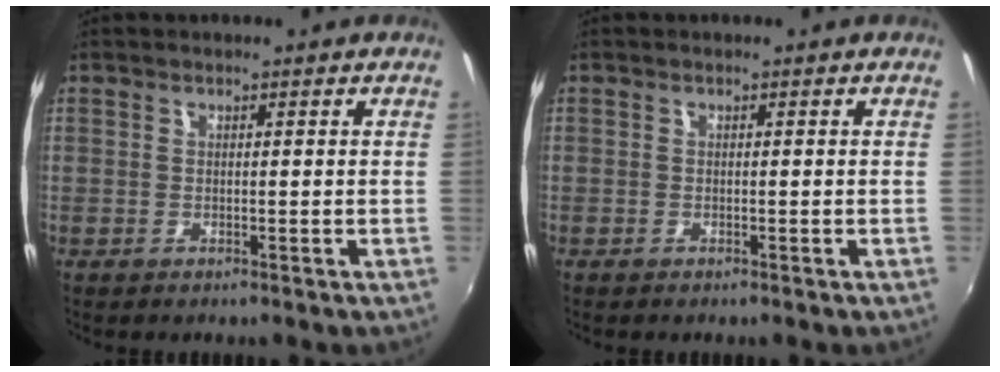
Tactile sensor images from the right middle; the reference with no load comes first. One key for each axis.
{"total": 0.6, "fx": -0.5, "fy": 0.3, "fz": 0.0, "tx": -0.003, "ty": -0.003, "tz": -0.011}